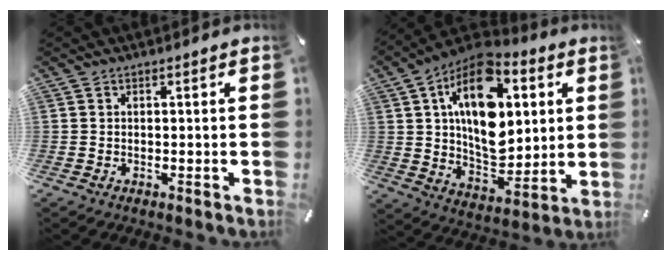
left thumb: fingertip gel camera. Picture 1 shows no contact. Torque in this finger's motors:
{"motor_torque": [1.12, 1.19, 2.46, -0.31, 0.38]}